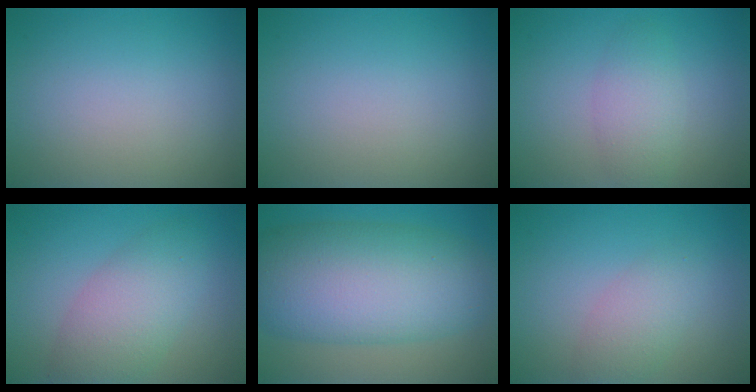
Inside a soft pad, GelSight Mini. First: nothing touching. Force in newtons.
{"total": 0.0}
{"total": 2.8, "press": 2.8, "slide": 0.1}
{"total": 4.9, "press": 4.9, "slide": 0.2}
{"total": 12.2, "press": 12.2, "slide": 0.2}
{"total": 2.7, "press": 2.7, "slide": 0.1}